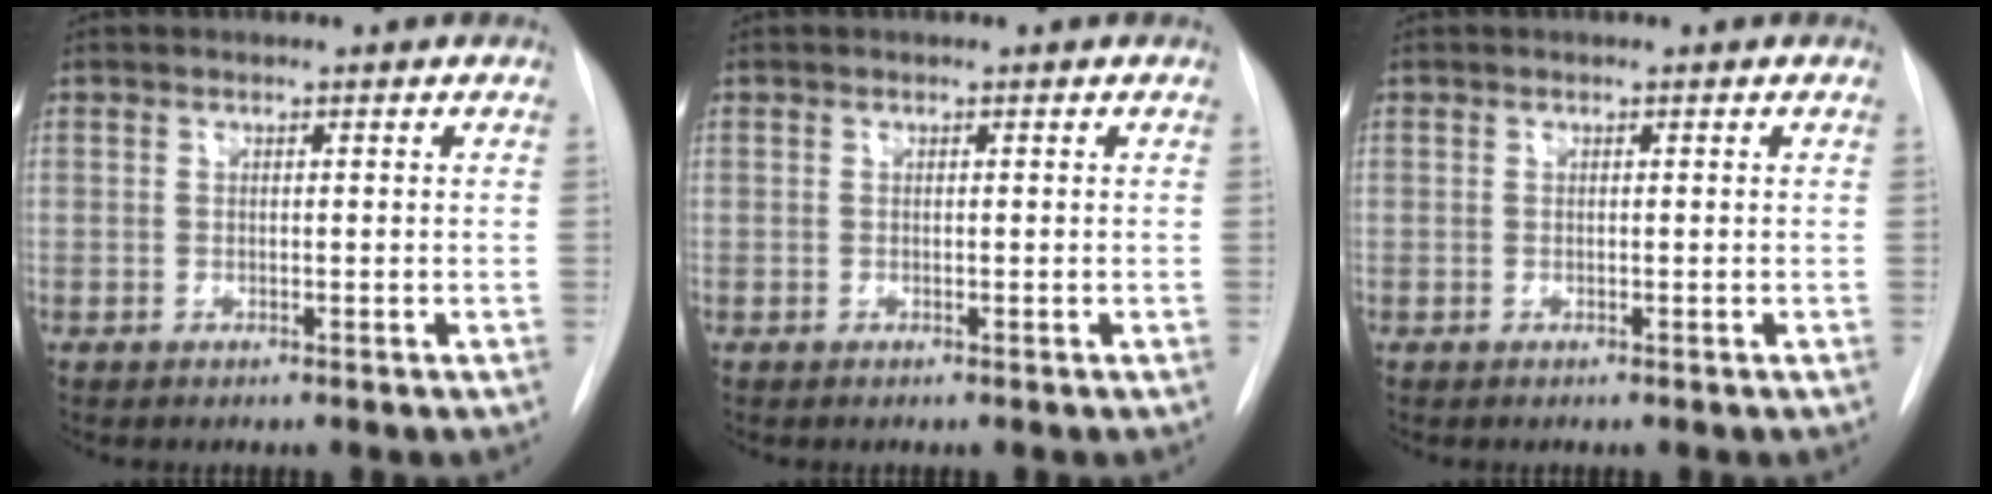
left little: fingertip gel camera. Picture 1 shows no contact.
{"total": 0.0}
{"total": 0.0}